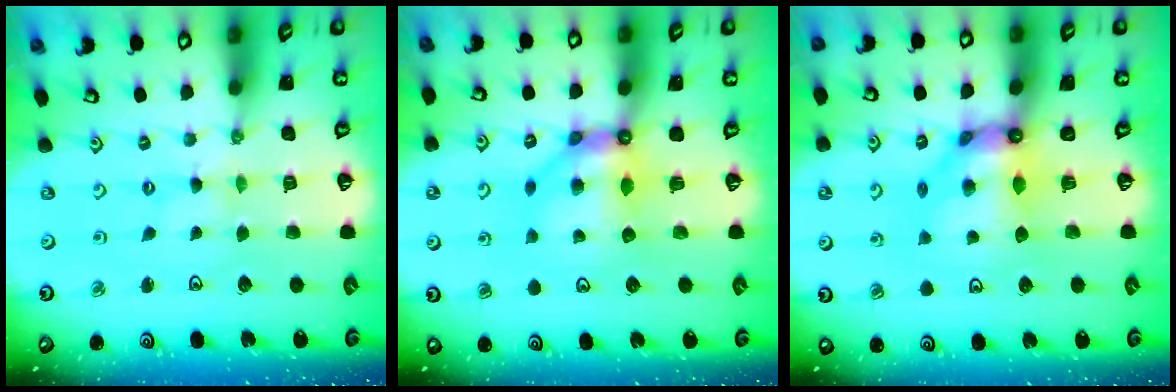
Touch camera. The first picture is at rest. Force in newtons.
{"total": 8.3, "press": 8.2, "slide": 0.7}
{"total": 9.2, "press": 9.2, "slide": 1.0}